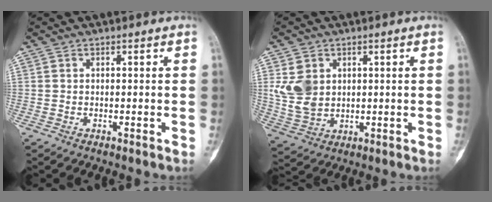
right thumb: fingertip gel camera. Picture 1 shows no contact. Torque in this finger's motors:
{"motor_torque": [-0.32, 0.86, 0.56, 0.55, 0.15]}